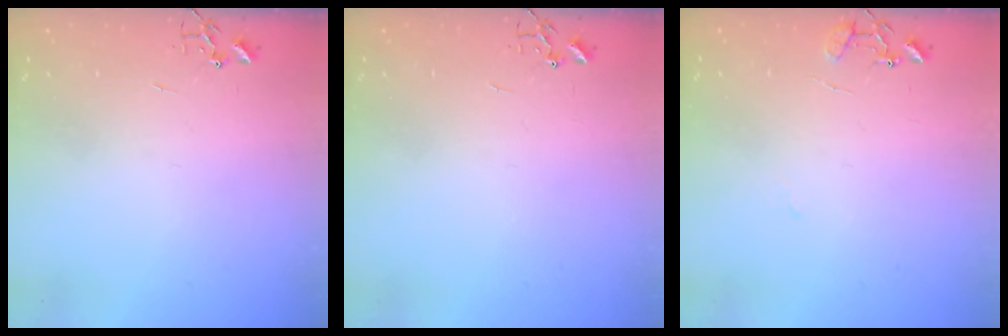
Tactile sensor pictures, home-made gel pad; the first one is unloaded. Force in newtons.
{"total": 0.0}
{"total": 8.7, "press": 8.7, "slide": 0.8}